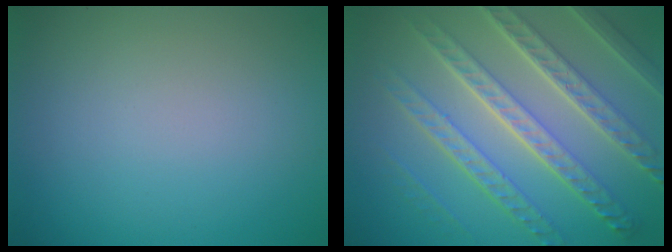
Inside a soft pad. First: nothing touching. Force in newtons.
{"total": 8.8, "press": 6.3, "slide": 6.2}